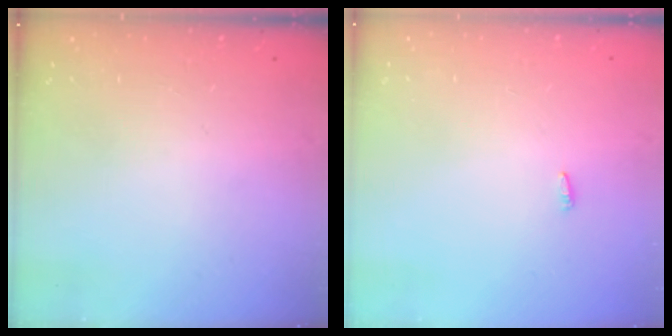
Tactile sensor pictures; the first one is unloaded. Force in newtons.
{"total": 2.1, "press": 1.9, "slide": 0.7}